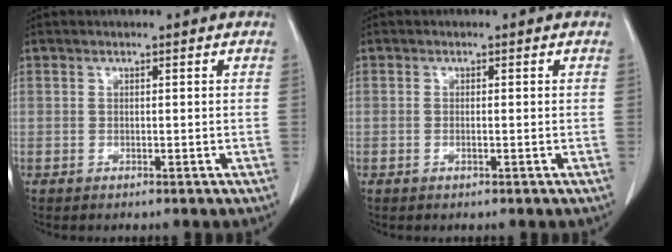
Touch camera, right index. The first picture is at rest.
{"total": 0.6, "force": [-0.1, 0.1, 0.5], "torque": [-0.011, -0.001, -0.001]}